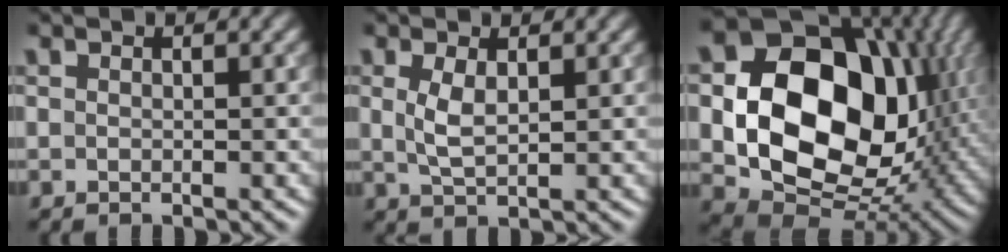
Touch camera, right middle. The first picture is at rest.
{"total": 2.4, "force": [0.6, 1.0, 2.1], "torque": [-0.050, 0.000, 0.016]}
{"total": 18.0, "force": [1.6, 13.9, 11.3], "torque": [-0.198, -0.019, 0.051]}